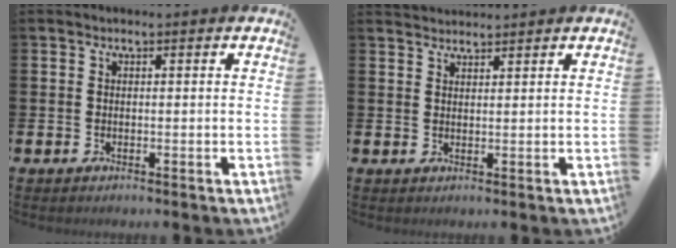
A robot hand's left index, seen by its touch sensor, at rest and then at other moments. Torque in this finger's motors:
{"motor_torque": [-0.53, -0.43, -0.32, -0.09]}